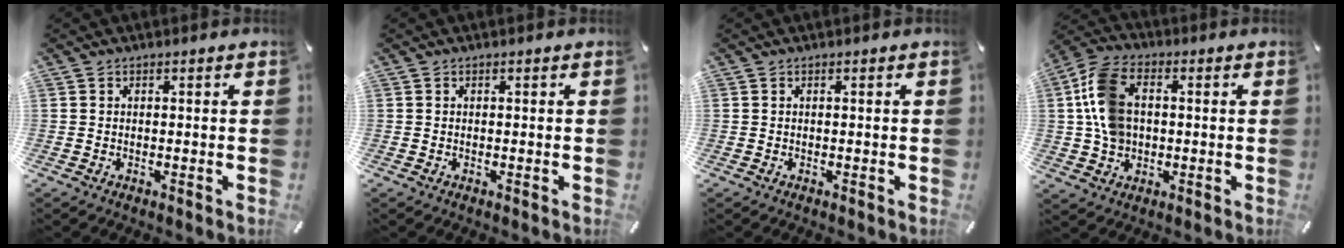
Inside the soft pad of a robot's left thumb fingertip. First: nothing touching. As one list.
[{"total": 0.0}, {"total": 0.0}, {"total": 11.4, "force": [1.1, 8.7, 7.2], "torque": [-0.175, 0.015, 0.023]}]